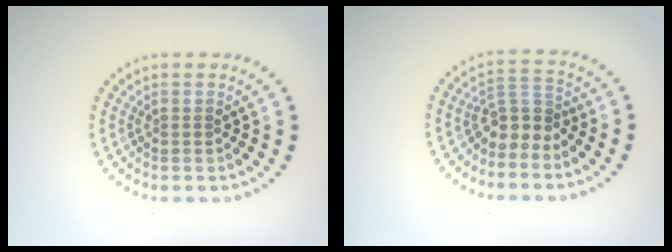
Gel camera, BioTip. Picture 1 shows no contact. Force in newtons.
{"total": 2.8, "press": 2.0, "slide": 2.0}